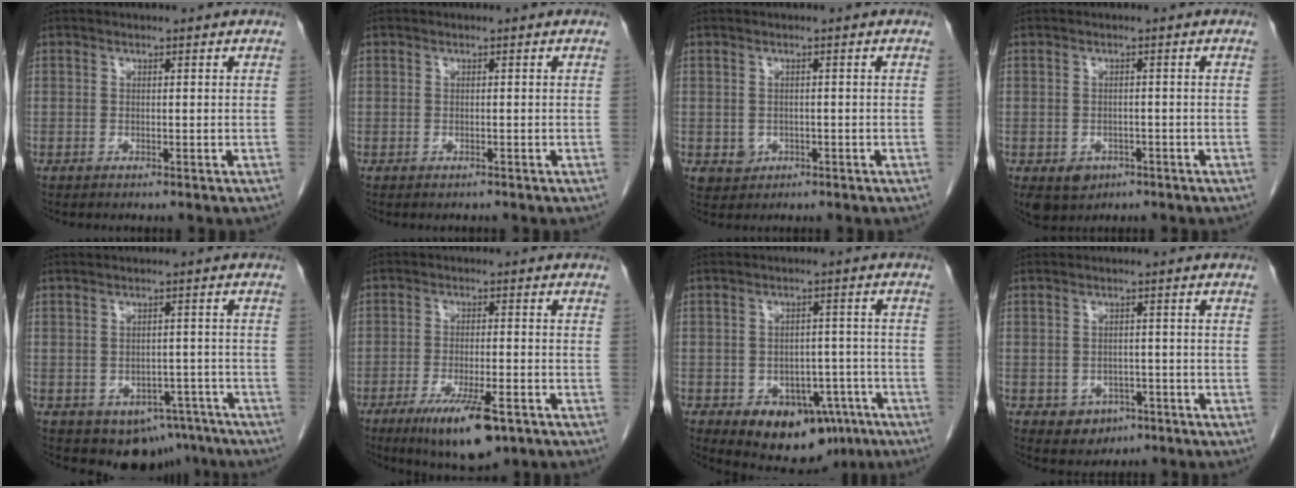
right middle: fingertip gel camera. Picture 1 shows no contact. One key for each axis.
{"total": 0.5, "fx": -0.4, "fy": 0.4, "fz": -0.1, "tx": -0.006, "ty": 0.002, "tz": -0.007}
{"total": 2.4, "fx": -0.5, "fy": 2.2, "fz": 0.7, "tx": -0.010, "ty": 0.003, "tz": 0.001}
{"total": 4.8, "fx": -2.3, "fy": 3.8, "fz": 1.8, "tx": -0.032, "ty": -0.002, "tz": -0.026}
{"total": 7.8, "fx": -5.0, "fy": 5.2, "fz": 2.9, "tx": -0.021, "ty": 0.013, "tz": -0.060}
{"total": 10.3, "fx": -6.1, "fy": 2.4, "fz": 7.9, "tx": -0.133, "ty": -0.019, "tz": -0.092}
{"total": 12.5, "fx": -6.9, "fy": 8.0, "fz": 6.7, "tx": -0.086, "ty": 0.016, "tz": -0.089}
{"total": 3.9, "fx": -1.8, "fy": 3.2, "fz": 1.3, "tx": -0.016, "ty": 0.005, "tz": -0.015}